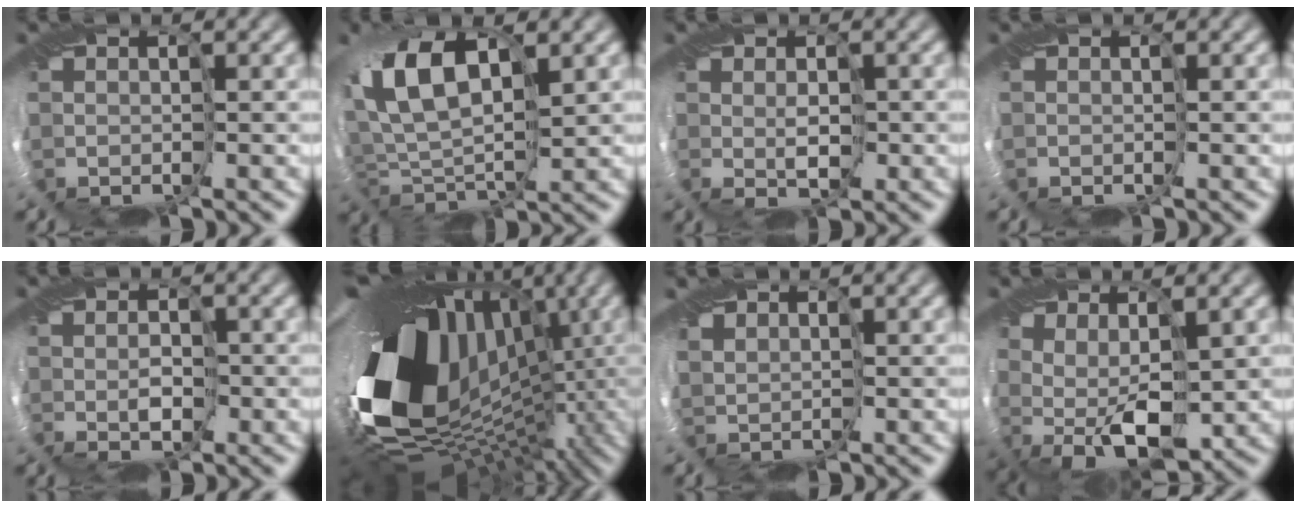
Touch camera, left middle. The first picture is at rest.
{"total": 8.3, "force": [1.5, 4.3, 7.0], "torque": [-0.143, 0.003, 0.018]}
{"total": 0.9, "force": [-0.1, 0.2, 0.9], "torque": [-0.013, -0.001, 0.000]}
{"total": 0.0}
{"total": 1.3, "force": [-0.5, 0.8, 0.9], "torque": [-0.011, -0.002, -0.001]}
{"total": 16.7, "force": [-0.6, 11.6, 12.0], "torque": [-0.234, -0.031, -0.007]}
{"total": 1.5, "force": [0.3, 1.3, 0.8], "torque": [-0.005, -0.004, -0.005]}
{"total": 6.0, "force": [0.5, 3.0, 5.2], "torque": [-0.118, -0.004, 0.009]}